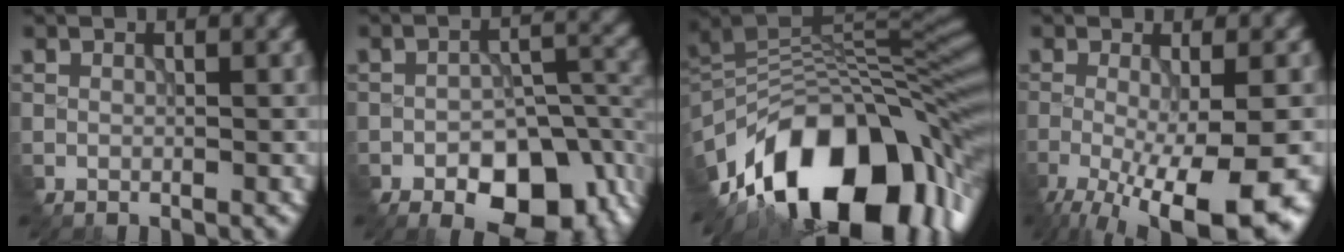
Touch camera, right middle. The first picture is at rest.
{"total": 9.6, "force": [-5.2, 4.9, 6.4], "torque": [-0.085, -0.013, -0.074]}
{"total": 16.0, "force": [-7.5, 8.4, 11.3], "torque": [-0.179, 0.011, -0.130]}
{"total": 11.7, "force": [-5.3, 3.2, 10.0], "torque": [-0.170, -0.024, -0.082]}